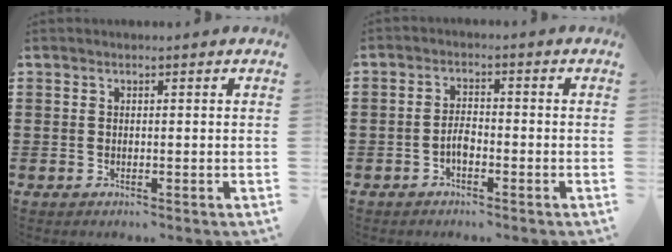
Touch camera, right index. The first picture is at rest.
{"total": 2.8, "force": [-1.2, 1.4, 2.0], "torque": [-0.047, 0.003, -0.026]}